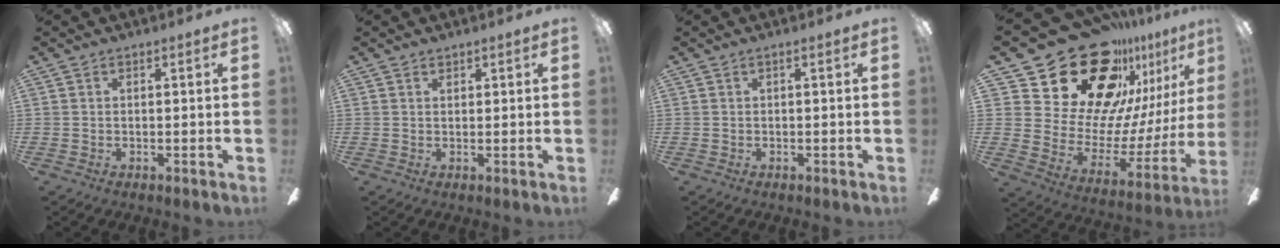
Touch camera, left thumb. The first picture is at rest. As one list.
[{"total": 1.1, "force": [0.9, 0.6, 0.2], "torque": [0.002, -0.002, 0.016]}, {"total": 0.0}, {"total": 30.4, "force": [21.4, 16.6, 13.8], "torque": [-0.222, -0.158, 0.414]}]